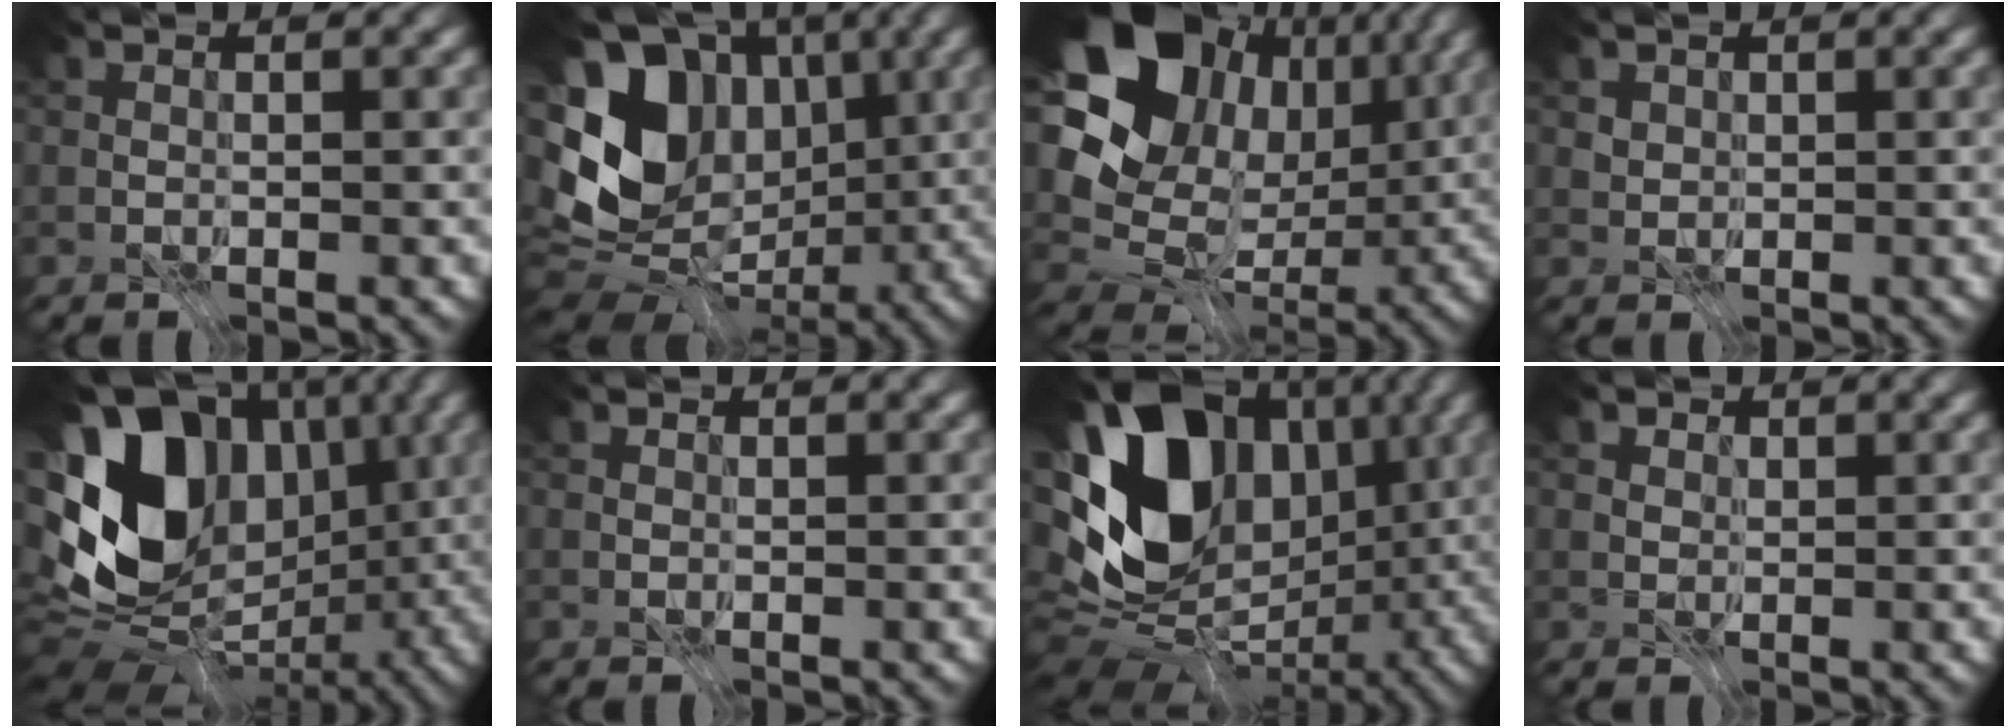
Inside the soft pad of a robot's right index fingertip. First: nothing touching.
{"total": 13.2, "force": [0.4, 10.1, 8.5], "torque": [-0.157, 0.000, -0.006]}
{"total": 15.1, "force": [3.8, 12.3, 7.8], "torque": [-0.146, 0.012, 0.067]}
{"total": 1.3, "force": [0.6, 1.0, 0.4], "torque": [-0.015, -0.008, 0.024]}
{"total": 14.7, "force": [1.0, 11.2, 9.4], "torque": [-0.167, 0.001, 0.017]}
{"total": 0.0}
{"total": 16.1, "force": [1.6, 12.0, 10.5], "torque": [-0.191, 0.001, 0.026]}
{"total": 1.6, "force": [0.7, 1.3, 0.6], "torque": [-0.019, -0.004, 0.021]}